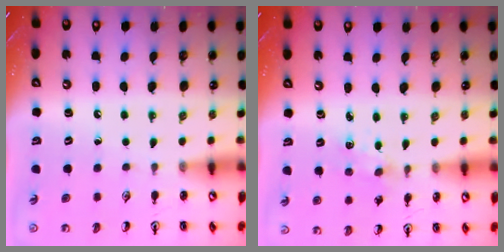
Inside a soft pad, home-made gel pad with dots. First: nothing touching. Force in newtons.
{"total": 2.3, "press": 2.3, "slide": 0.4}